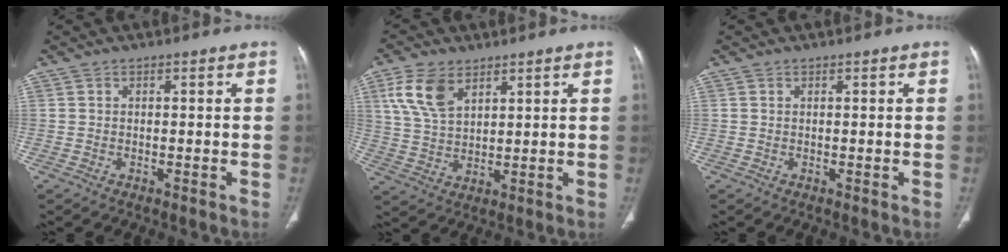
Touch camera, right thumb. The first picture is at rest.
{"total": 8.9, "force": [4.5, 5.1, 5.8], "torque": [-0.111, -0.009, 0.095]}
{"total": 0.0}